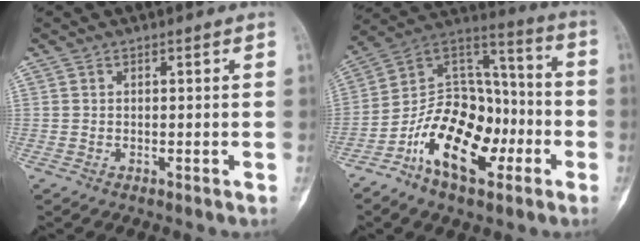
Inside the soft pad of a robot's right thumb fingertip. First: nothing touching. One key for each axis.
{"total": 19.9, "fx": -7.6, "fy": 11.8, "fz": 14.0, "tx": -0.201, "ty": 0.071, "tz": -0.134}